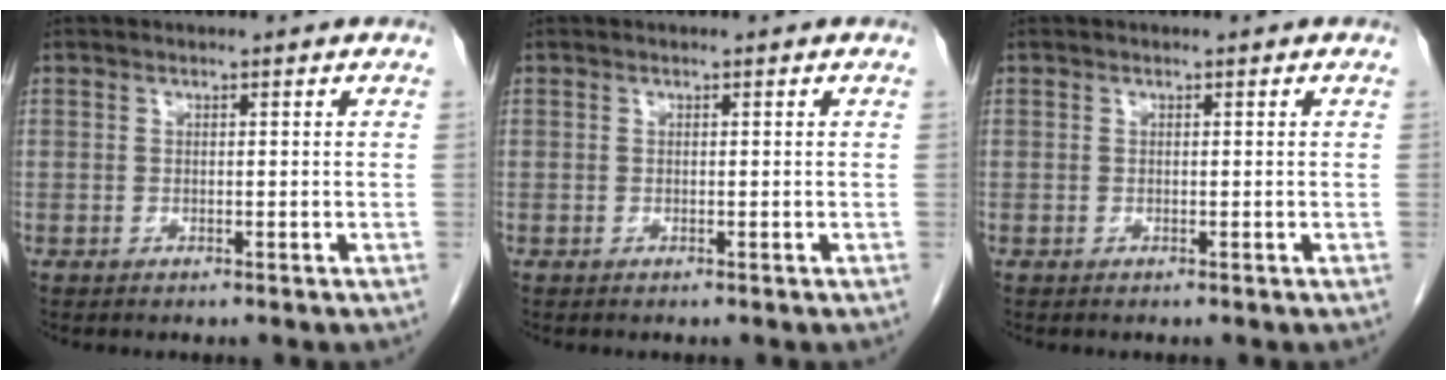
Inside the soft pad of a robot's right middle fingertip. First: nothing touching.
{"total": 0.0}
{"total": 0.0}